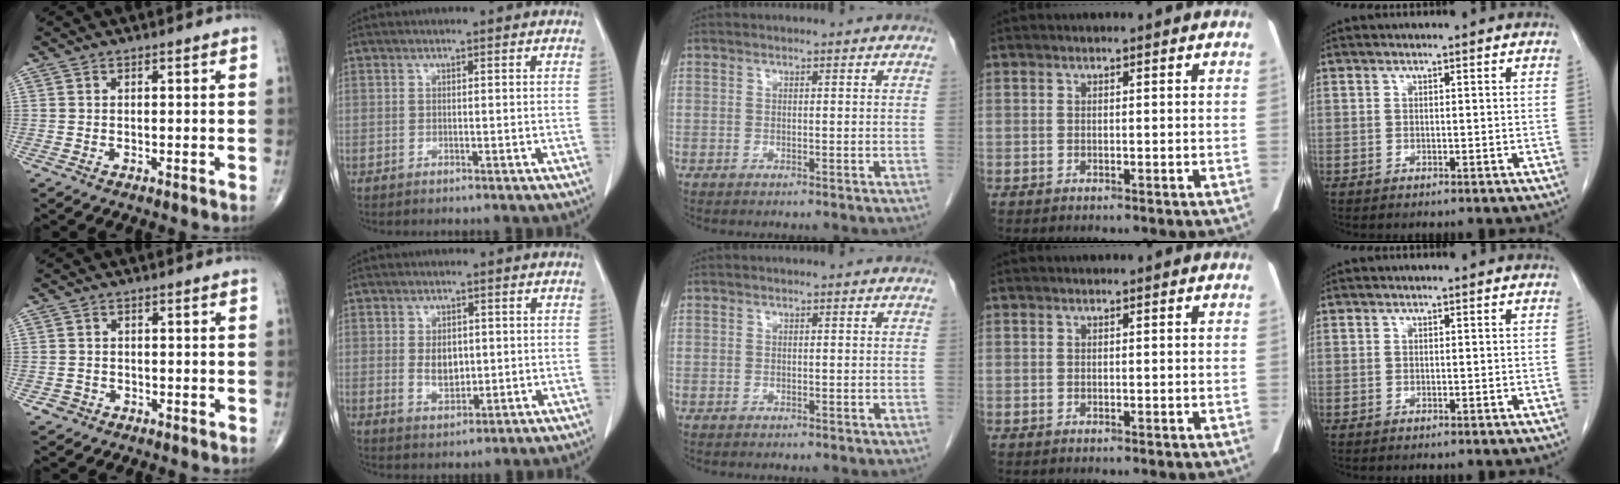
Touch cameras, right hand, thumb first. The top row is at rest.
{"thumb": {"total": 1.7, "force": [-0.8, 1.5, 0.0], "torque": [0.010, 0.009, -0.016]}, "index": {"total": 4.4, "force": [0.2, 2.9, 3.2], "torque": [-0.056, 0.001, 0.014]}}